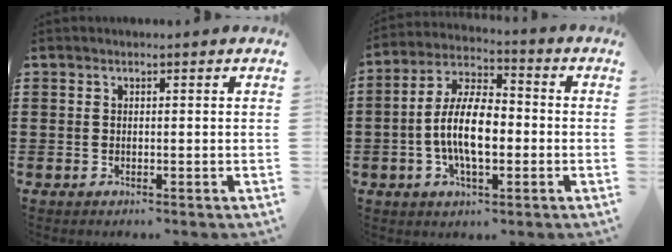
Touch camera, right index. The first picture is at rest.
{"total": 10.0, "force": [-1.8, 4.7, 8.7], "torque": [-0.194, 0.001, -0.038]}